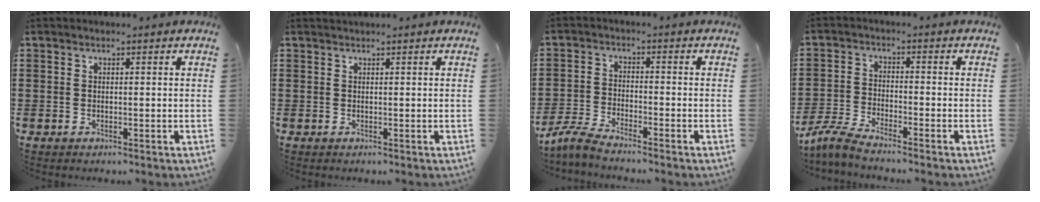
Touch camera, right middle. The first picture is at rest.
{"total": 0.7, "force": [0.7, 0.0, 0.0], "torque": [-0.001, -0.003, 0.013]}
{"total": 3.9, "force": [-3.5, 0.1, 1.6], "torque": [-0.051, -0.008, -0.075]}
{"total": 4.2, "force": [-3.8, 0.0, 1.9], "torque": [-0.054, -0.010, -0.079]}